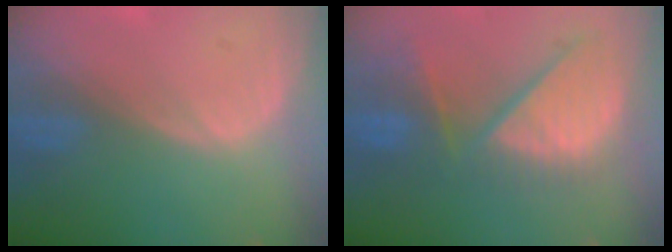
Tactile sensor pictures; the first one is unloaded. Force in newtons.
{"total": 11.5, "press": 10.4, "slide": 5.0}